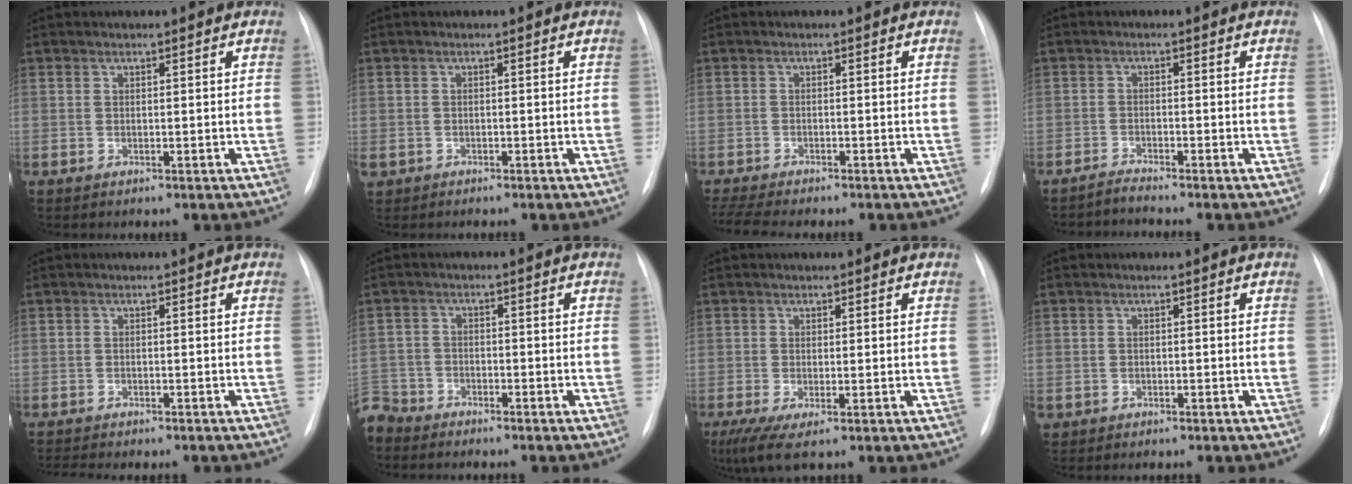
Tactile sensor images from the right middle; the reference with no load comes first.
{"total": 2.7, "force": [-1.8, 1.9, 0.8], "torque": [-0.019, -0.002, -0.028]}
{"total": 6.7, "force": [-5.9, 0.9, 3.2], "torque": [-0.057, -0.003, -0.089]}
{"total": 1.9, "force": [-1.7, -0.7, -0.2], "torque": [0.001, -0.010, -0.033]}
{"total": 4.9, "force": [-4.4, 0.4, 2.0], "torque": [-0.020, -0.001, -0.059]}
{"total": 5.8, "force": [-5.4, 2.0, 0.0], "torque": [0.005, -0.009, -0.108]}
{"total": 3.8, "force": [-1.5, 0.8, 3.4], "torque": [-0.067, -0.014, -0.023]}
{"total": 0.7, "force": [-0.5, 0.5, 0.1], "torque": [-0.008, 0.003, -0.006]}